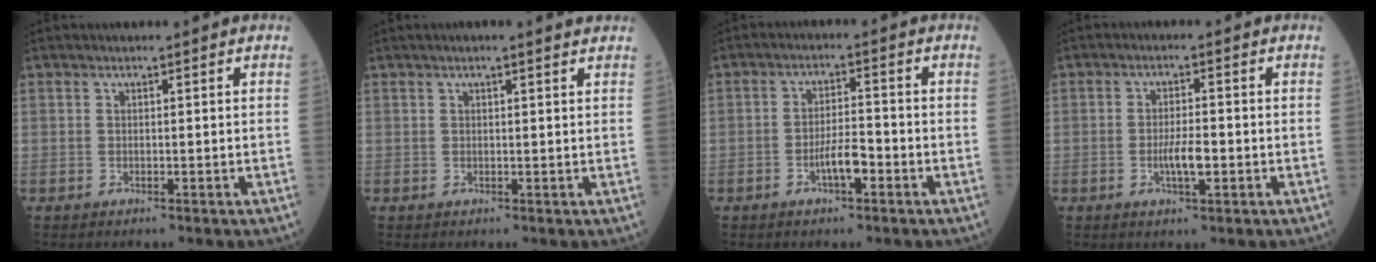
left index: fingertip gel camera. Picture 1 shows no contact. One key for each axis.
{"total": 2.3, "fx": 1.8, "fy": 0.0, "fz": 1.4, "tx": -0.024, "ty": 0.011, "tz": 0.018}
{"total": 4.4, "fx": -2.2, "fy": 1.1, "fz": 3.7, "tx": -0.068, "ty": 0.001, "tz": -0.043}
{"total": 4.0, "fx": -1.2, "fy": 0.9, "fz": 3.7, "tx": -0.072, "ty": -0.004, "tz": -0.022}